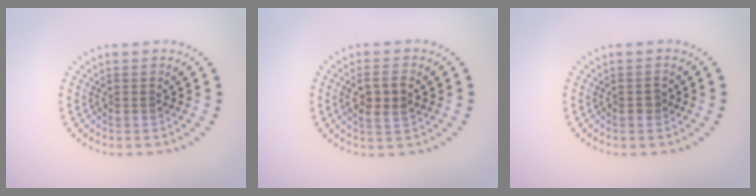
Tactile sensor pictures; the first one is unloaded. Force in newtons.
{"total": 2.9, "press": 2.8, "slide": 0.7}
{"total": 0.8, "press": 0.8, "slide": 0.2}